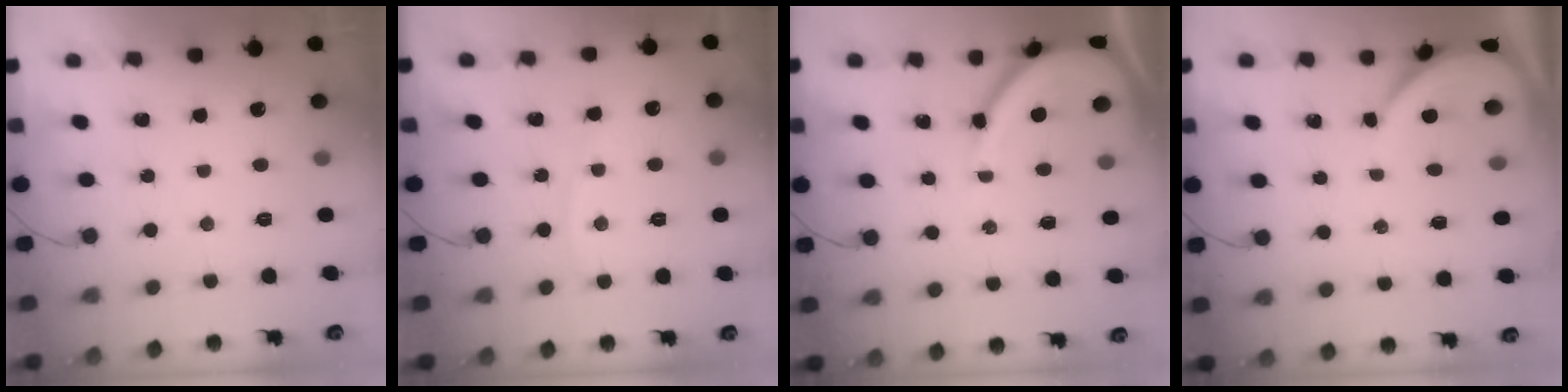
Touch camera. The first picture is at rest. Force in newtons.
{"total": 2.6, "press": 2.6, "slide": 0.3}
{"total": 9.7, "press": 9.6, "slide": 0.9}
{"total": 4.7, "press": 4.6, "slide": 0.6}